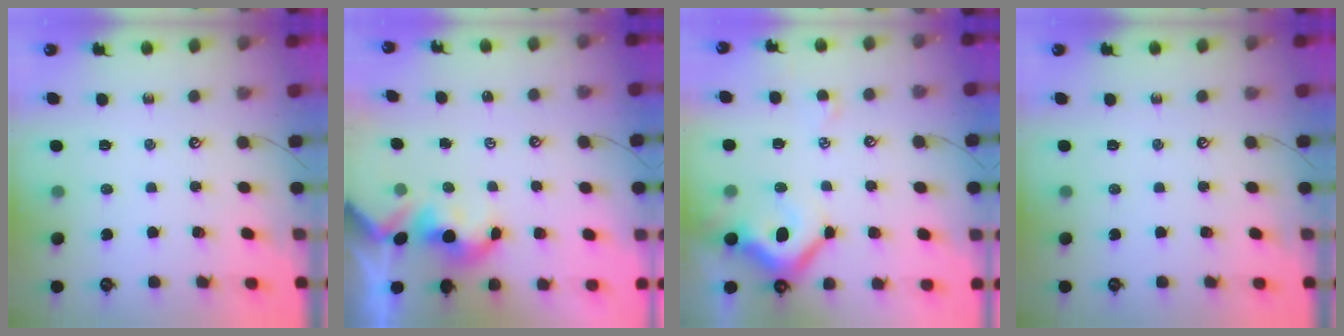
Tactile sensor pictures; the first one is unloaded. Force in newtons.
{"total": 1.8, "press": 1.8, "slide": 0.1}
{"total": 6.4, "press": 6.2, "slide": 1.4}
{"total": 0.0}